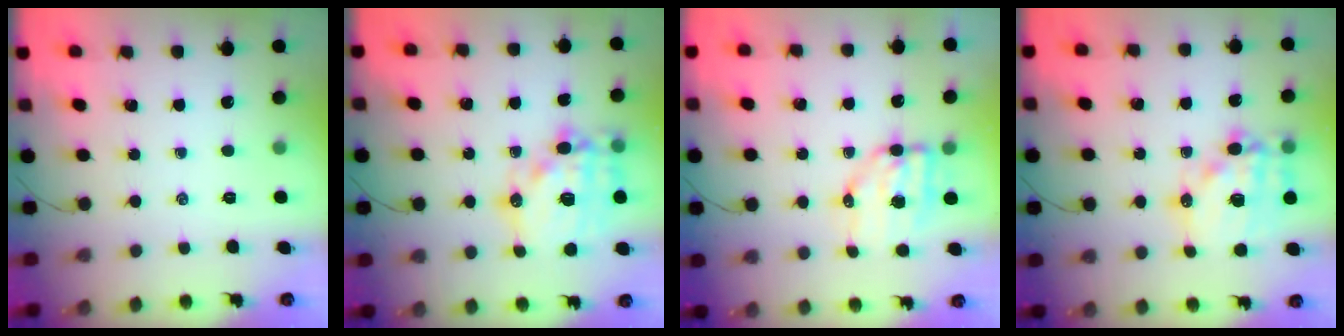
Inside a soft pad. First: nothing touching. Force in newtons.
{"total": 18.3, "press": 17.8, "slide": 4.3}
{"total": 6.9, "press": 6.7, "slide": 1.6}
{"total": 17.1, "press": 16.7, "slide": 3.9}